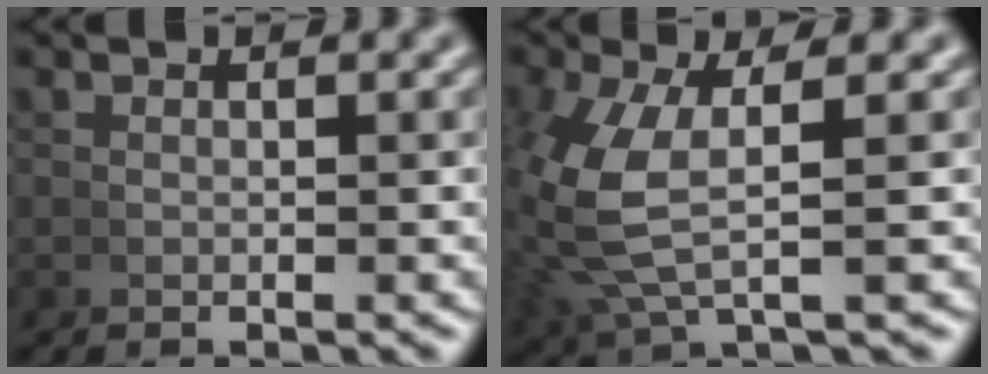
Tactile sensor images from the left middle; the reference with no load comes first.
{"total": 5.1, "force": [0.9, 2.1, 4.5], "torque": [-0.116, 0.003, 0.022]}